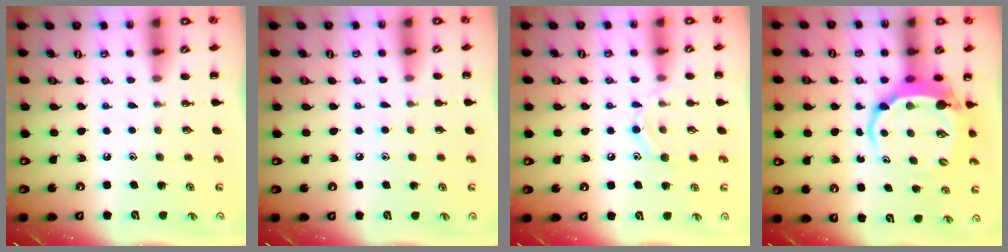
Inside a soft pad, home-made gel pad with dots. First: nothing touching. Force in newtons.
{"total": 6.6, "press": 6.4, "slide": 1.8}
{"total": 9.0, "press": 8.9, "slide": 1.2}
{"total": 6.5, "press": 6.4, "slide": 1.0}